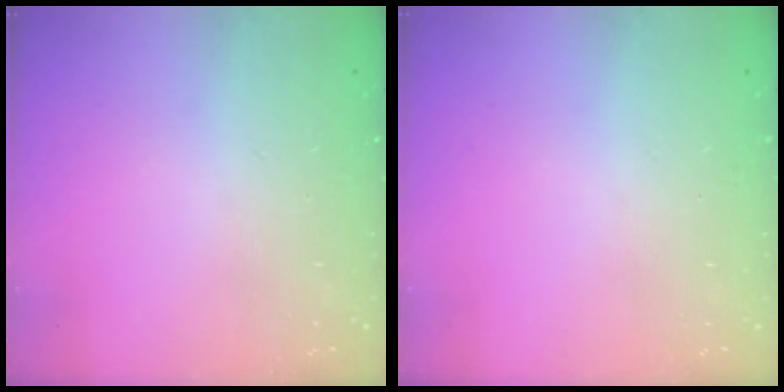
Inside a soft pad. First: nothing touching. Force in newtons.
{"total": 0.0}